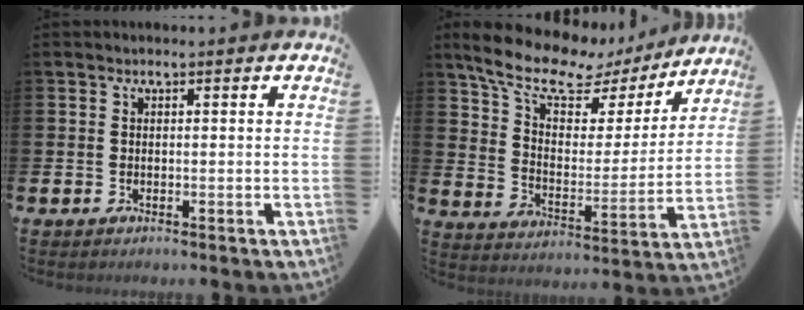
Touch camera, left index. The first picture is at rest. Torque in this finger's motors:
{"motor_torque": [1.15, -0.99, 0.34, 0.21]}